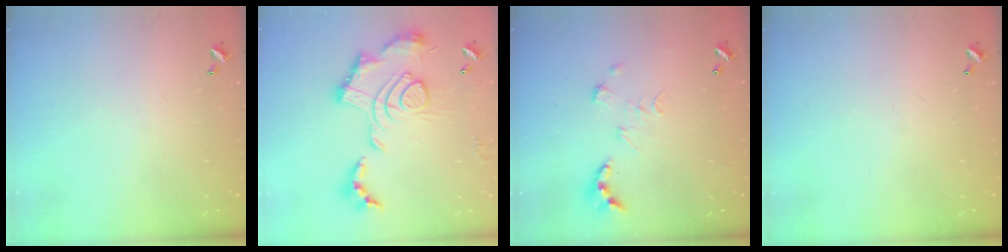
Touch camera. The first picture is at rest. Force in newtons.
{"total": 2.4, "press": 1.9, "slide": 1.5}
{"total": 0.0}
{"total": 0.0}